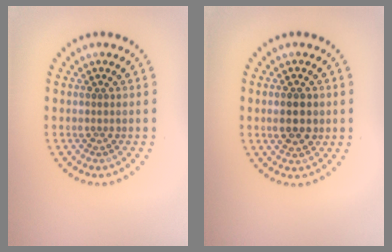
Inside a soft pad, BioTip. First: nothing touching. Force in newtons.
{"total": 2.7, "press": 2.7, "slide": 0.2}